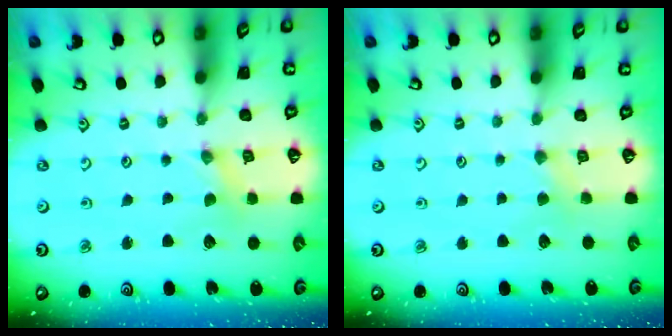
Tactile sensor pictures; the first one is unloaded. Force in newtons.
{"total": 2.1, "press": 2.1, "slide": 0.5}